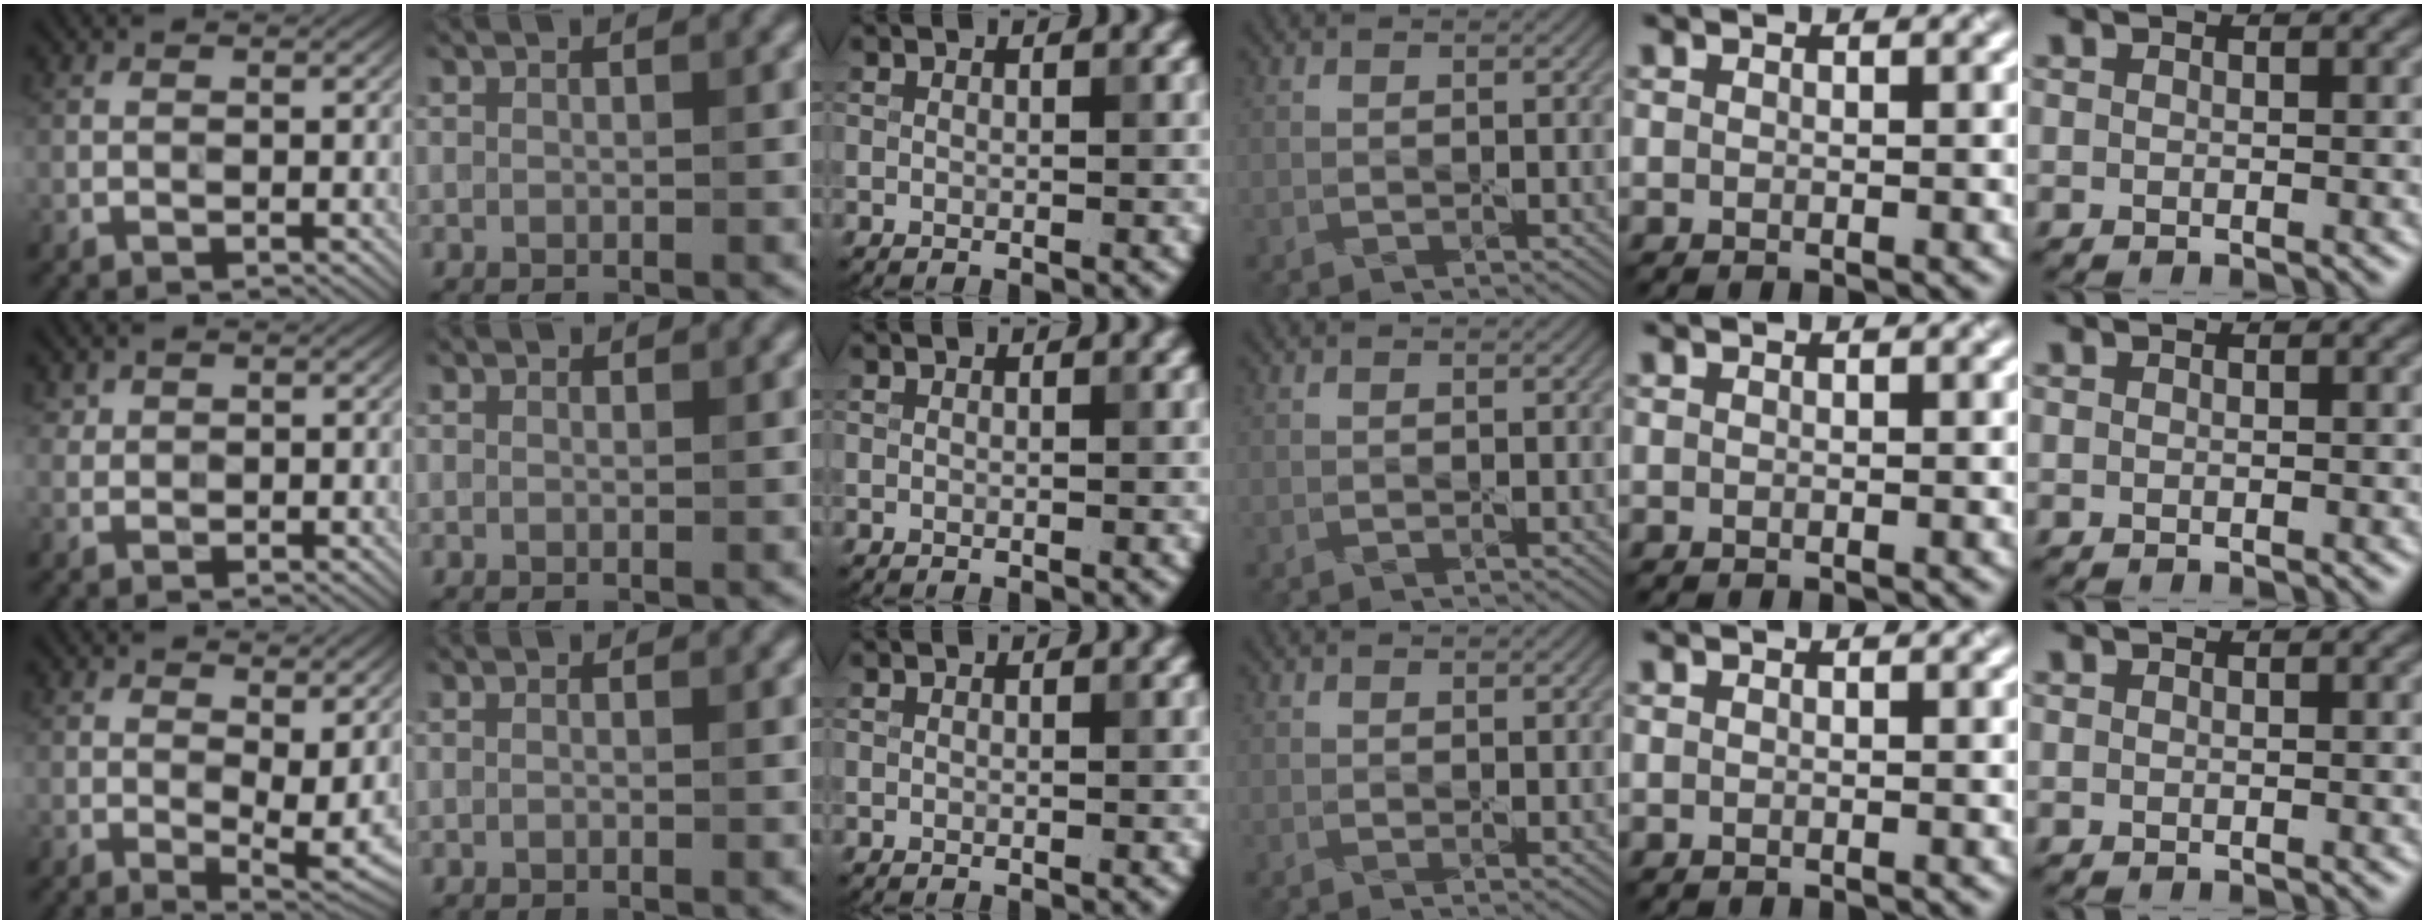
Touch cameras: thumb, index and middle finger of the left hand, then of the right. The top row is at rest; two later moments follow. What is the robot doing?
{"motion": "peel", "object": "aluminum foil"}